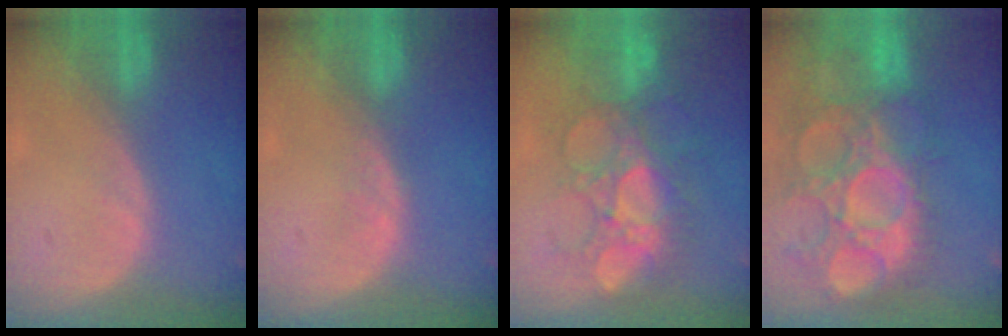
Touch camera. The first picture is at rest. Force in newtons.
{"total": 0.8, "press": 0.7, "slide": 0.2}
{"total": 8.7, "press": 8.6, "slide": 1.5}
{"total": 14.5, "press": 12.8, "slide": 6.9}